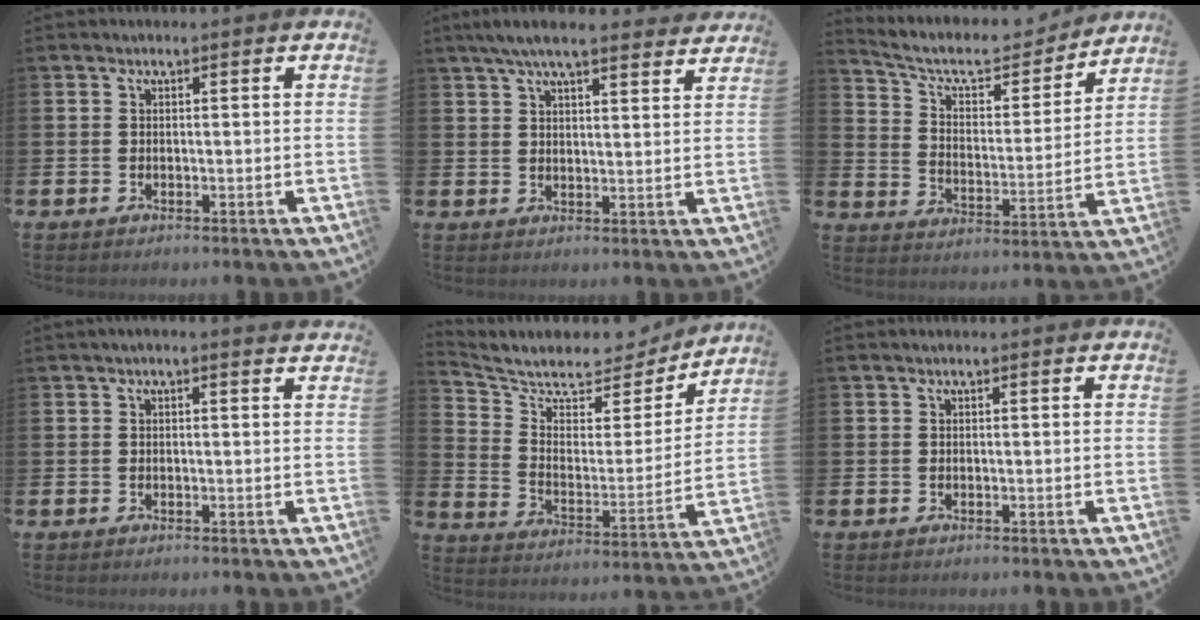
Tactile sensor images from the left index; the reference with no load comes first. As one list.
[{"total": 6.4, "force": [5.7, 0.9, 2.6], "torque": [-0.062, -0.015, 0.103]}, {"total": 8.3, "force": [7.3, 2.8, 2.8], "torque": [-0.086, -0.052, 0.122]}, {"total": 0.7, "force": [0.4, 0.0, 0.5], "torque": [-0.006, 0.000, 0.007]}, {"total": 6.8, "force": [6.1, 2.7, 1.2], "torque": [-0.060, -0.058, 0.099]}, {"total": 0.0}]